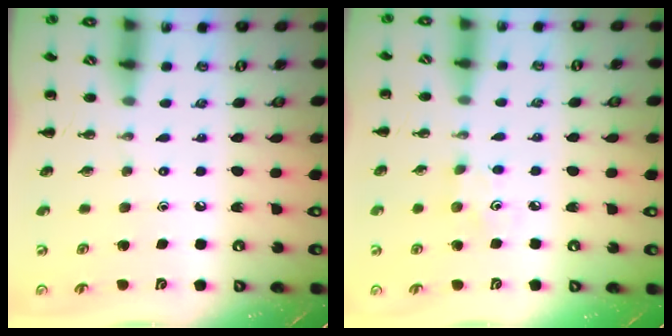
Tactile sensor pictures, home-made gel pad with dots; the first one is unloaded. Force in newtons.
{"total": 2.4, "press": 2.3, "slide": 0.7}